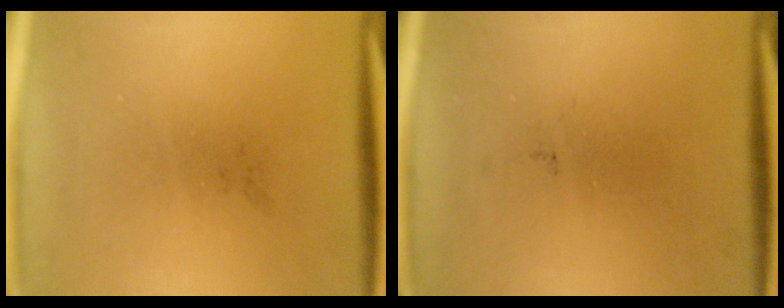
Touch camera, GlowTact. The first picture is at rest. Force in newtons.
{"total": 0.0}